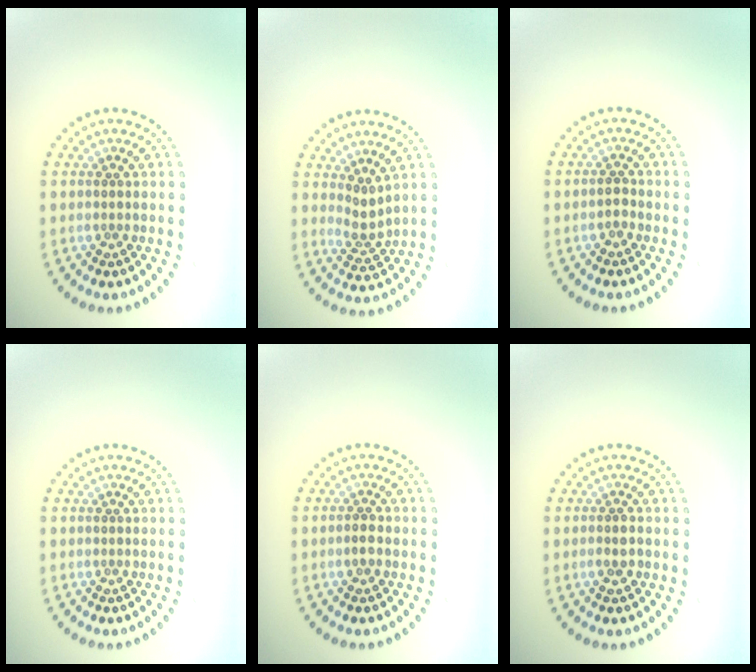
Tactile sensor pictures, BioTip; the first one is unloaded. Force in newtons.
{"total": 2.1, "press": 1.5, "slide": 1.5}
{"total": 1.0, "press": 0.9, "slide": 0.3}
{"total": 0.0}
{"total": 1.1, "press": 1.0, "slide": 0.4}
{"total": 1.3, "press": 1.2, "slide": 0.5}